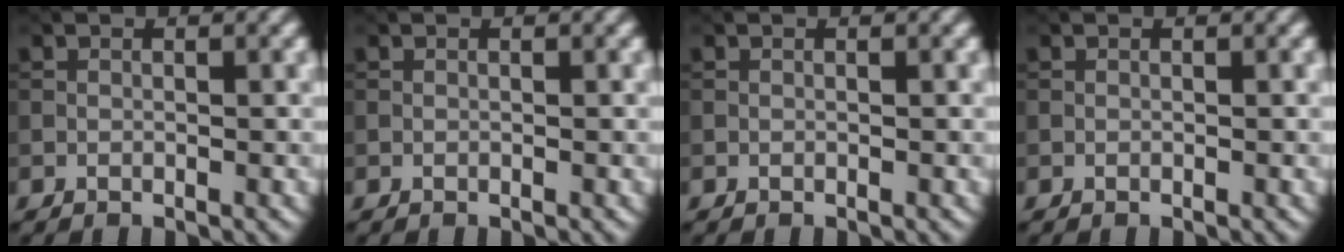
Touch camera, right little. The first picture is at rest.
{"total": 0.0}
{"total": 0.0}
{"total": 0.0}